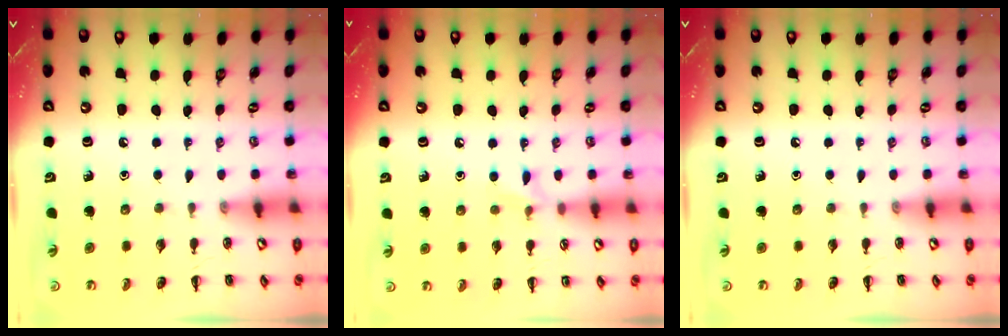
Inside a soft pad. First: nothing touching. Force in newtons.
{"total": 4.8, "press": 4.5, "slide": 1.7}
{"total": 0.0}